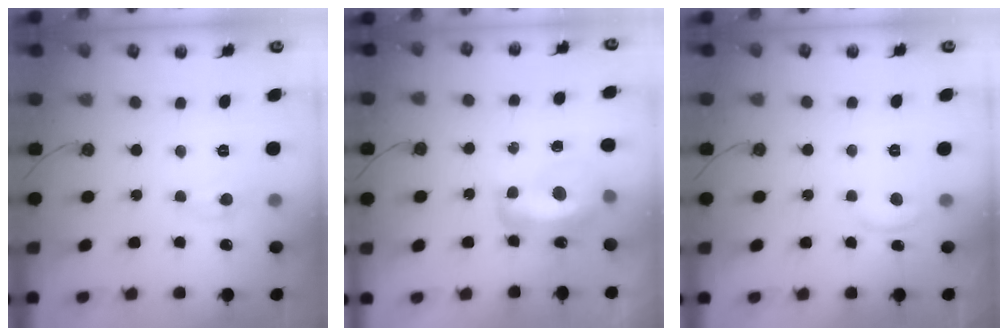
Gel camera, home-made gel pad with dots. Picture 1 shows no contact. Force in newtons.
{"total": 6.9, "press": 6.8, "slide": 1.2}
{"total": 0.0}